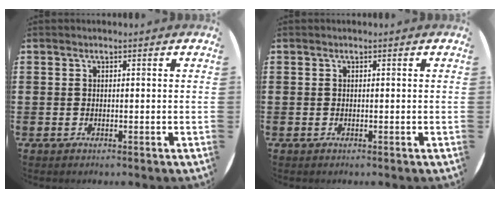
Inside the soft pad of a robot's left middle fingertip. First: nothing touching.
{"total": 0.0}